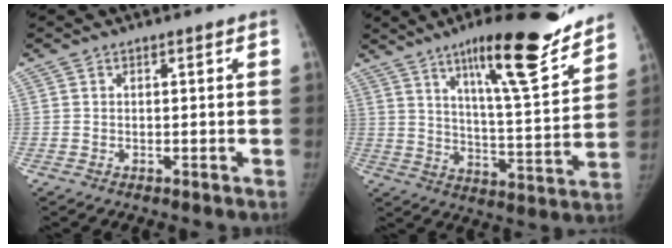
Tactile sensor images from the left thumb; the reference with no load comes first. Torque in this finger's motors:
{"motor_torque": [0.34, 0.20, 1.57, -1.20, 0.44]}